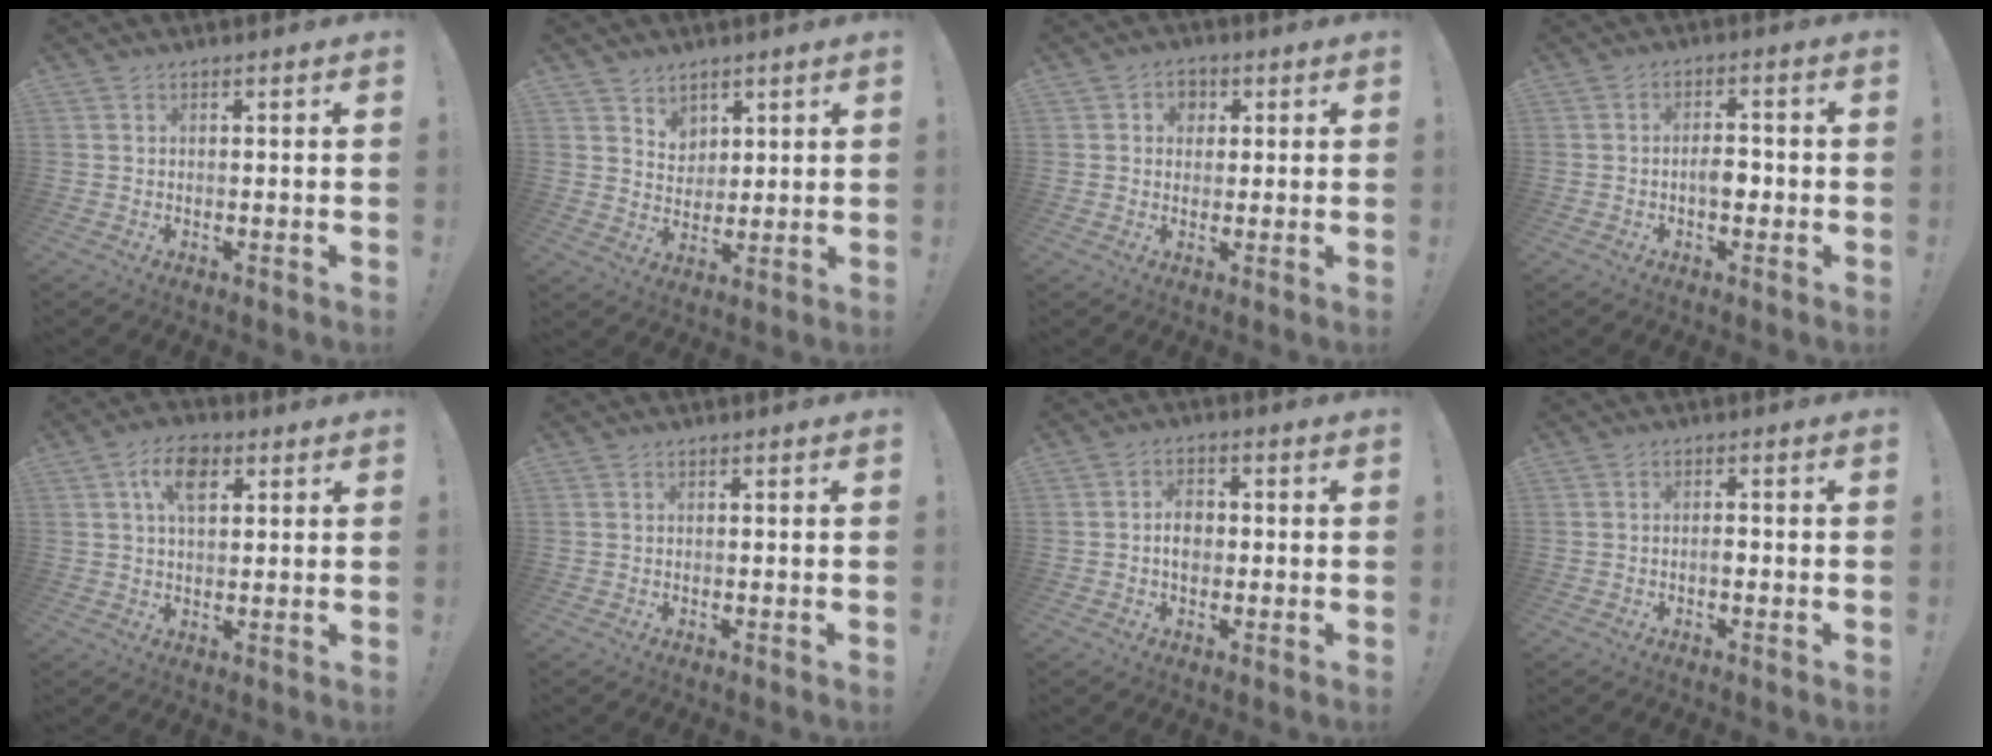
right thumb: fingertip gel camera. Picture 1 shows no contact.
{"total": 5.6, "force": [3.8, 4.1, 0.5], "torque": [-0.009, -0.030, 0.072]}
{"total": 4.1, "force": [0.9, 3.7, 1.6], "torque": [-0.015, -0.002, 0.015]}
{"total": 5.0, "force": [-1.6, 2.9, 3.8], "torque": [-0.060, 0.015, -0.026]}
{"total": 8.5, "force": [3.3, 4.8, 6.1], "torque": [-0.093, 0.002, 0.058]}
{"total": 0.0}
{"total": 5.0, "force": [-0.5, 3.7, 3.3], "torque": [-0.046, 0.005, -0.012]}
{"total": 1.7, "force": [-0.9, 0.8, 1.2], "torque": [-0.027, 0.007, -0.015]}